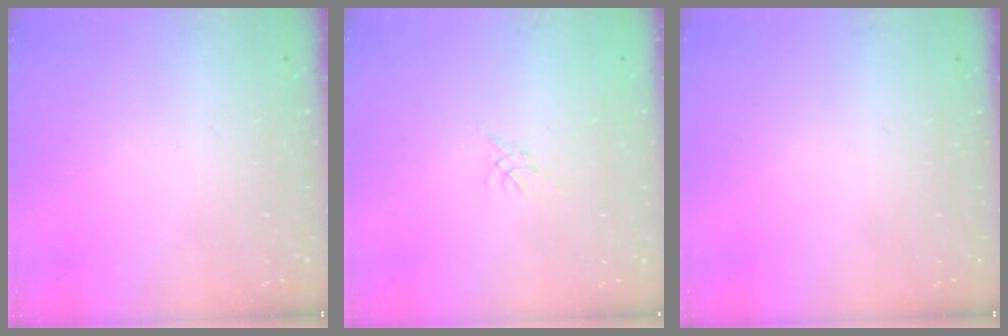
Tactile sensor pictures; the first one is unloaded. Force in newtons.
{"total": 0.0}
{"total": 0.0}